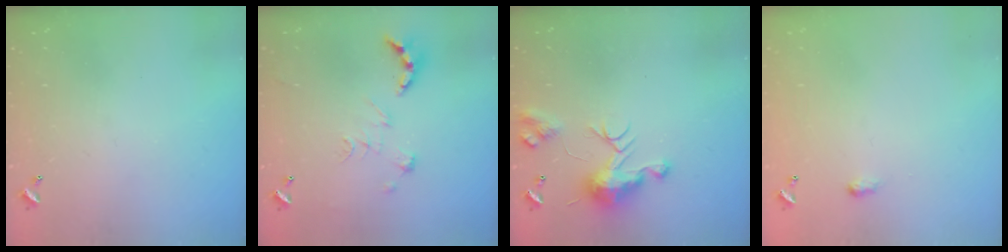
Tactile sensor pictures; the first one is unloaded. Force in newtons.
{"total": 2.4, "press": 1.9, "slide": 1.5}
{"total": 9.0, "press": 9.0, "slide": 0.5}
{"total": 1.6, "press": 1.5, "slide": 0.4}